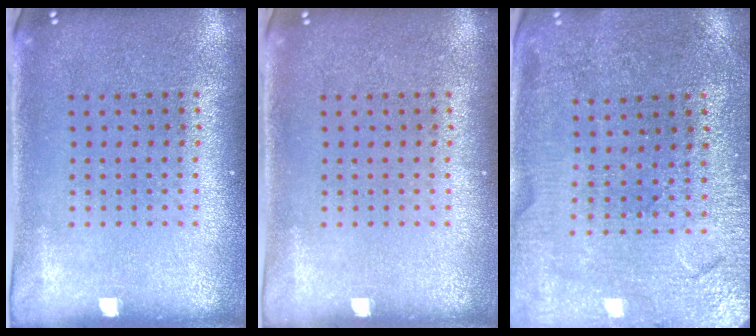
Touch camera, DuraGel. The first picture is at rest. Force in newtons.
{"total": 0.0}
{"total": 1.3, "press": 1.3, "slide": 0.1}